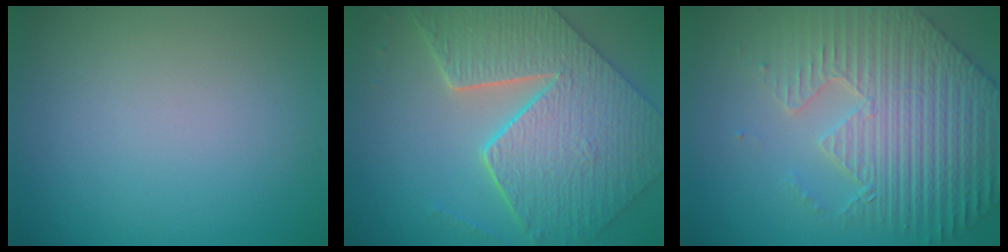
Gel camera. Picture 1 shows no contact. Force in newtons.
{"total": 9.0, "press": 7.2, "slide": 5.3}
{"total": 7.6, "press": 6.1, "slide": 4.5}